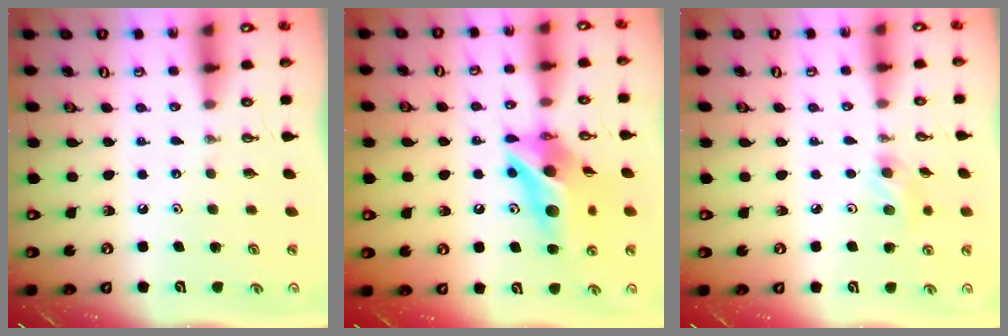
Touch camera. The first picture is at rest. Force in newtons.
{"total": 14.8, "press": 14.7, "slide": 1.3}
{"total": 4.9, "press": 4.8, "slide": 0.7}